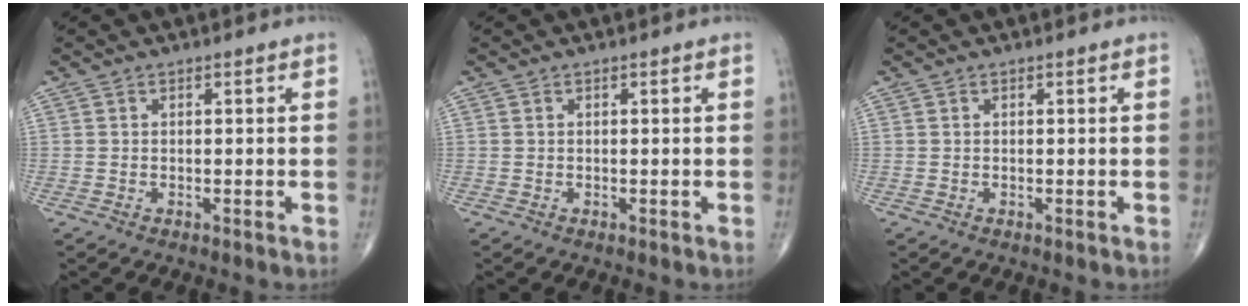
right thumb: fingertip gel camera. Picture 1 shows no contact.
{"total": 0.0}
{"total": 0.0}